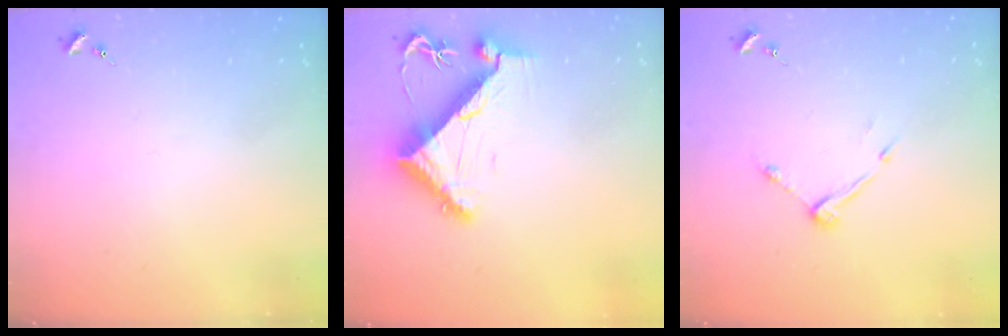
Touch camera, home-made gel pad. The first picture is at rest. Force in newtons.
{"total": 9.3, "press": 9.2, "slide": 1.5}
{"total": 6.9, "press": 6.9, "slide": 0.3}